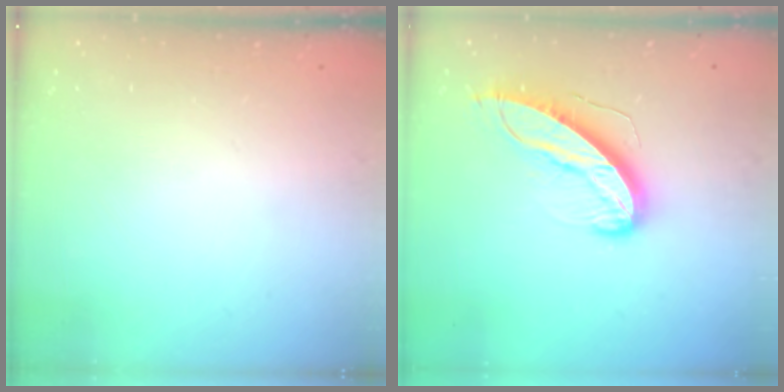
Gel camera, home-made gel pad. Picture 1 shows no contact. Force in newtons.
{"total": 11.6, "press": 11.6, "slide": 1.1}